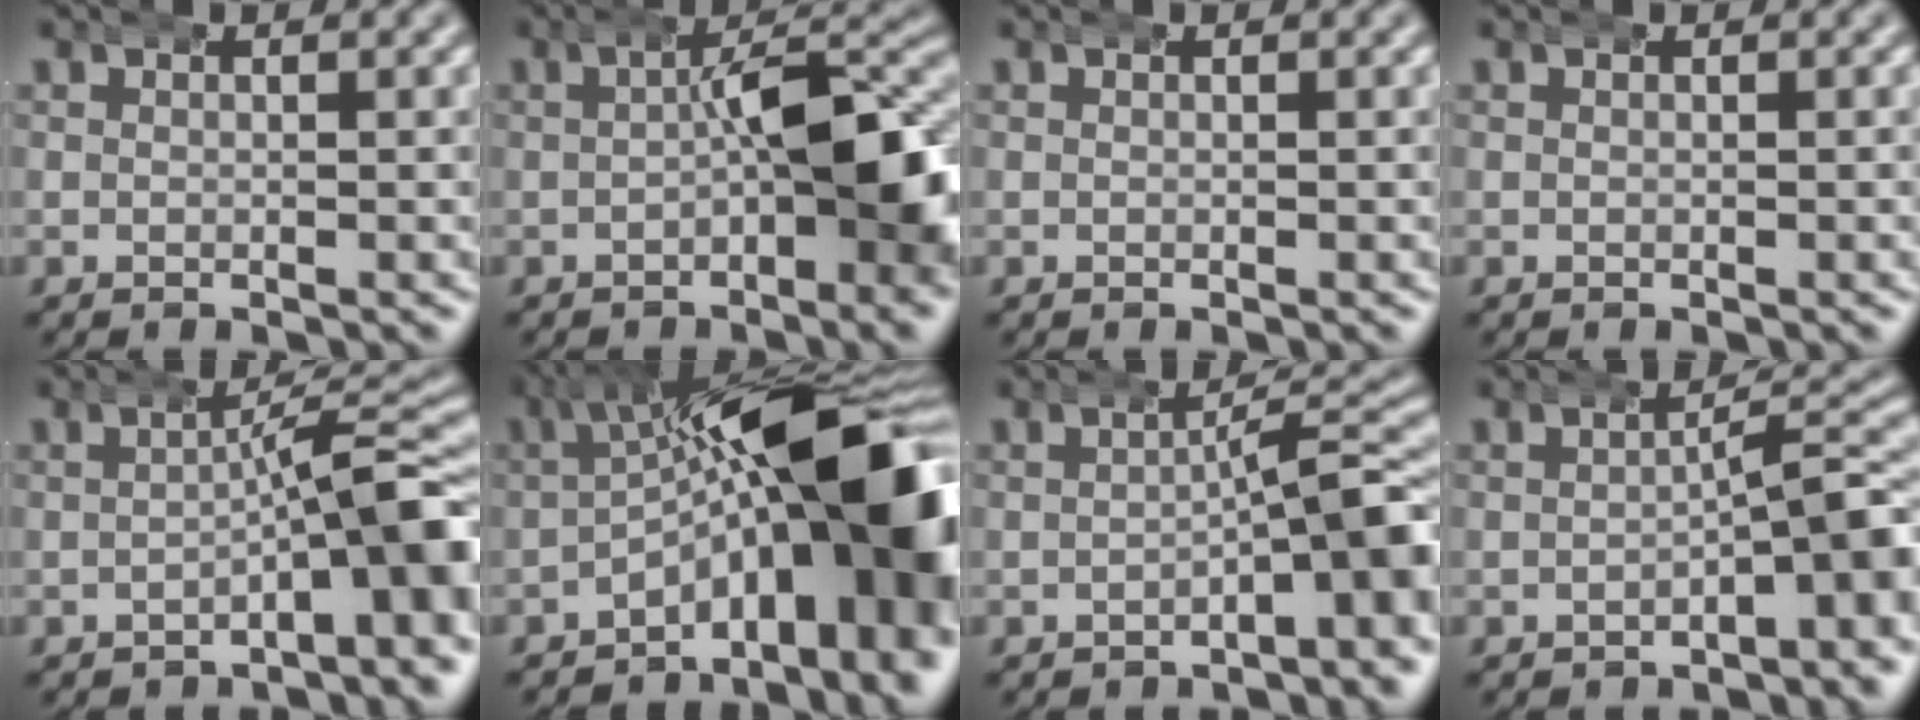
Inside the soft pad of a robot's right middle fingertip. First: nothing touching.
{"total": 7.1, "force": [-0.8, 2.4, 6.7], "torque": [-0.087, 0.006, -0.016]}
{"total": 0.0}
{"total": 0.0}
{"total": 6.0, "force": [-2.2, 1.5, 5.4], "torque": [-0.075, 0.005, -0.030]}
{"total": 15.9, "force": [-1.0, 7.0, 14.3], "torque": [-0.193, -0.005, -0.019]}
{"total": 5.1, "force": [-2.0, 1.3, 4.5], "torque": [-0.065, 0.003, -0.025]}
{"total": 4.6, "force": [-2.1, 1.3, 3.9], "torque": [-0.059, -0.001, -0.024]}